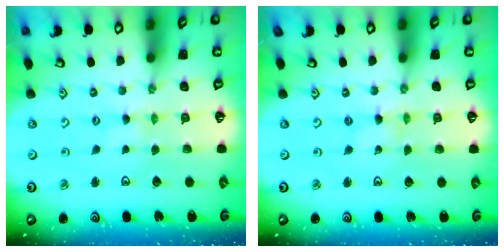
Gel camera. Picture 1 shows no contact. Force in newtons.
{"total": 0.9, "press": 0.8, "slide": 0.1}